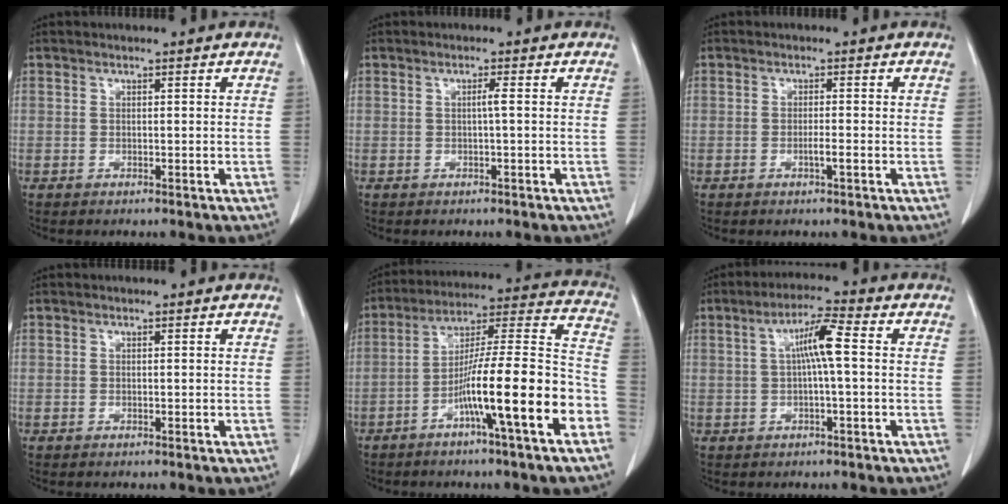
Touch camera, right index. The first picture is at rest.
{"total": 1.0, "force": [-0.1, -0.2, 1.0], "torque": [-0.016, 0.002, -0.002]}
{"total": 1.5, "force": [-0.6, -0.1, 1.4], "torque": [-0.028, -0.002, -0.011]}
{"total": 0.0}
{"total": 17.1, "force": [-7.2, 0.2, 15.5], "torque": [-0.247, 0.009, -0.121]}
{"total": 5.9, "force": [0.6, 0.2, 5.8], "torque": [-0.106, 0.015, 0.009]}